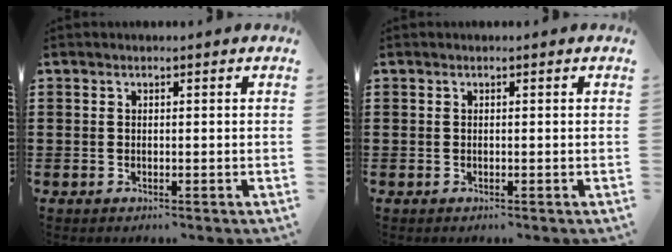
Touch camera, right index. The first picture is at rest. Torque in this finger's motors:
{"motor_torque": [0.14, 0.18, 0.00, 0.00]}